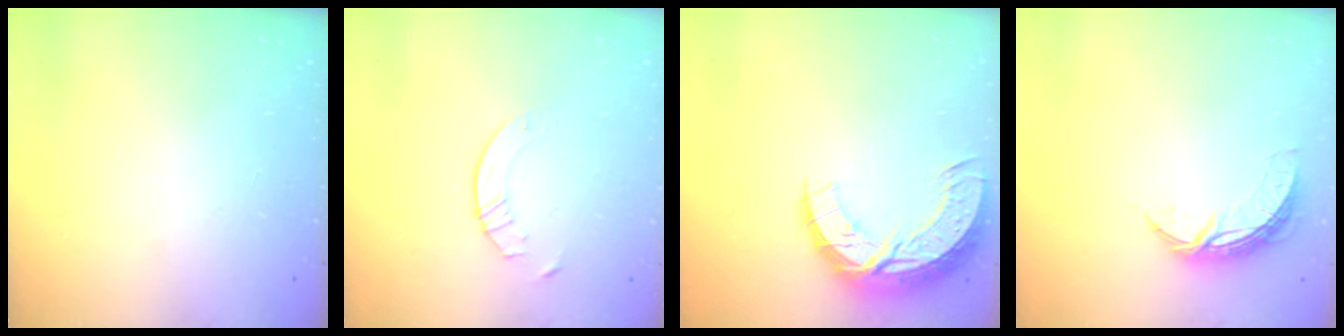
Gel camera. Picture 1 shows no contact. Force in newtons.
{"total": 2.9, "press": 2.9, "slide": 0.3}
{"total": 12.6, "press": 12.6, "slide": 0.8}
{"total": 7.4, "press": 7.4, "slide": 0.5}